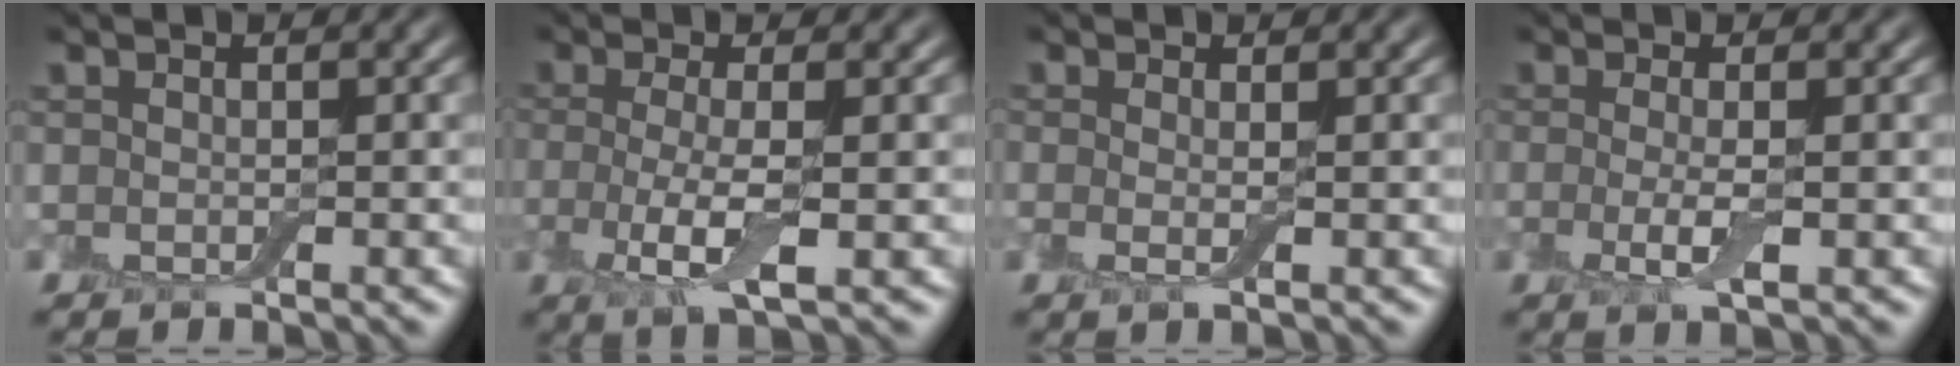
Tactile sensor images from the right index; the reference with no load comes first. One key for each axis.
{"total": 3.8, "fx": -1.1, "fy": 1.0, "fz": 3.5, "tx": -0.071, "ty": -0.006, "tz": -0.020}
{"total": 0.8, "fx": -0.2, "fy": 0.1, "fz": 0.8, "tx": -0.014, "ty": -0.007, "tz": -0.003}
{"total": 2.2, "fx": -0.8, "fy": 0.5, "fz": 2.0, "tx": -0.040, "ty": -0.006, "tz": -0.014}